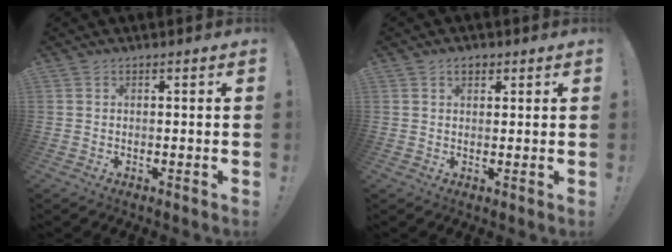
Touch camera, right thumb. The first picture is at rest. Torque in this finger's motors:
{"motor_torque": [0.16, 0.77, 0.27, 0.08, -0.02]}